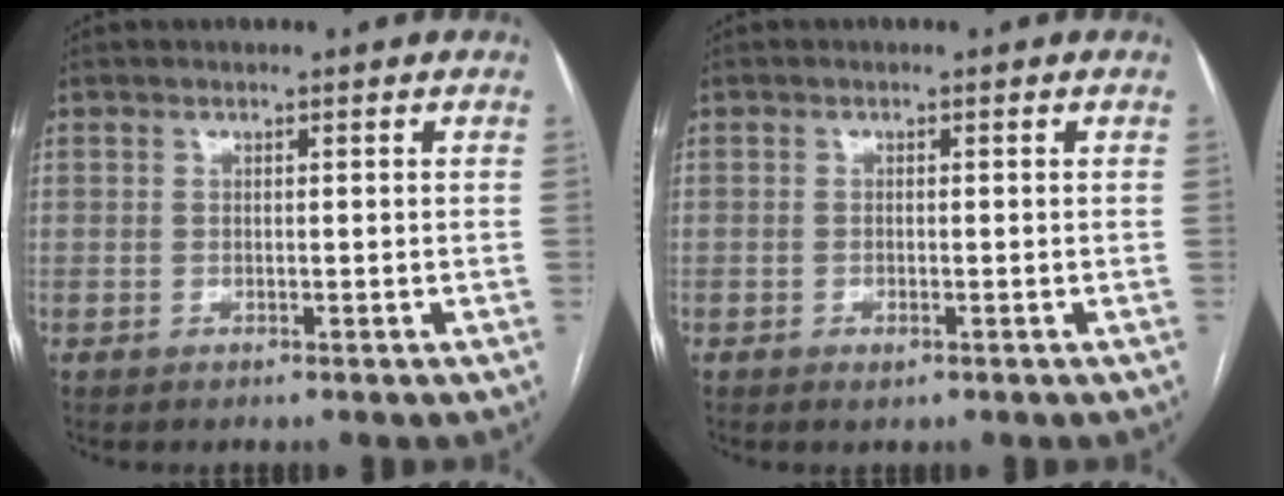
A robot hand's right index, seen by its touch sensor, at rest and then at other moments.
{"total": 1.0, "force": [-0.6, 0.4, 0.8], "torque": [-0.012, -0.002, -0.005]}